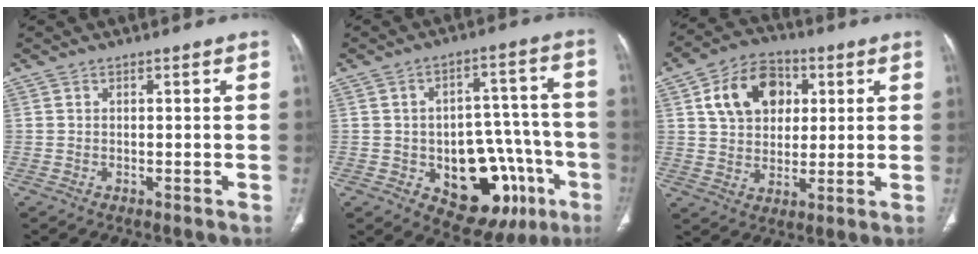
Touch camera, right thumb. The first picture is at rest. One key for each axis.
{"total": 19.5, "fx": -7.2, "fy": 11.7, "fz": 13.9, "tx": -0.141, "ty": 0.046, "tz": -0.080}
{"total": 13.1, "fx": 4.1, "fy": 9.6, "fz": 8.0, "tx": -0.104, "ty": 0.002, "tz": 0.066}